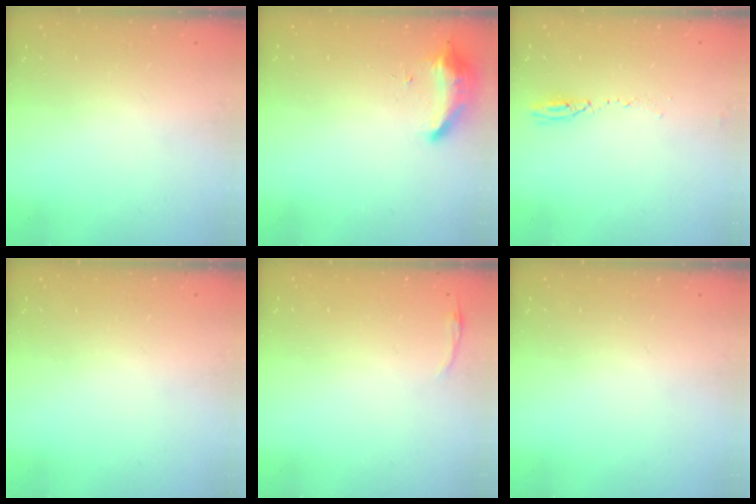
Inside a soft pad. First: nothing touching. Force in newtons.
{"total": 9.1, "press": 8.8, "slide": 2.4}
{"total": 3.9, "press": 3.8, "slide": 1.2}
{"total": 0.0}
{"total": 2.8, "press": 2.8, "slide": 0.6}
{"total": 0.0}